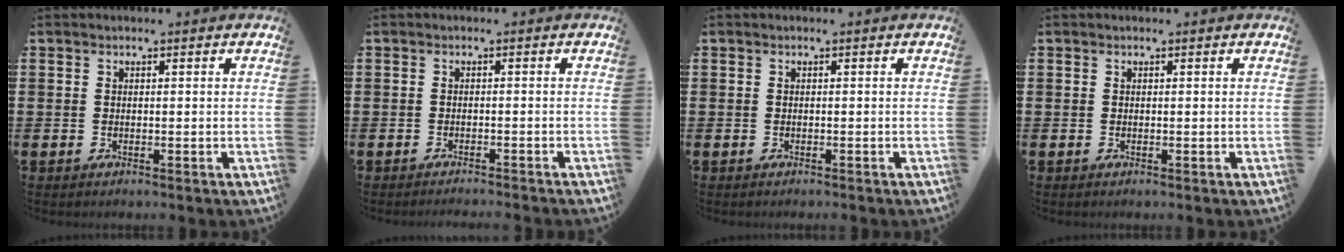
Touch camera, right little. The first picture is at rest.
{"total": 0.9, "force": [-0.9, -0.2, 0.1], "torque": [0.000, 0.000, -0.018]}
{"total": 0.0}
{"total": 0.0}